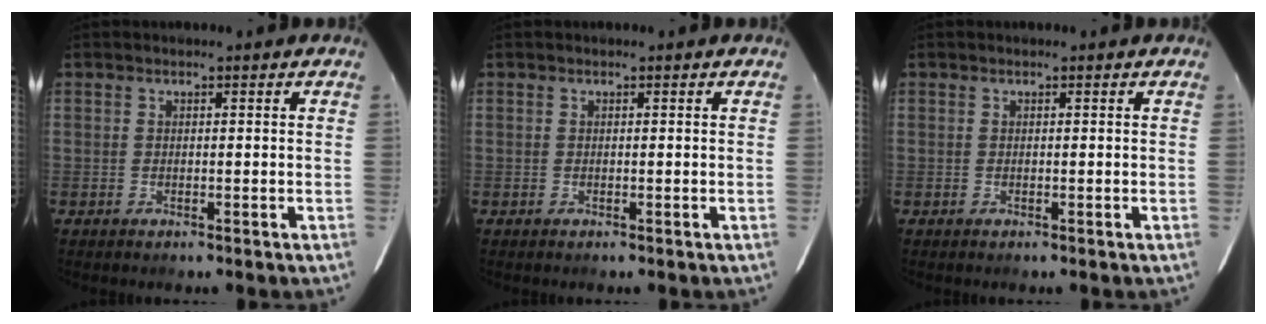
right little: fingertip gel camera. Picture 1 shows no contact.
{"total": 0.0}
{"total": 0.0}